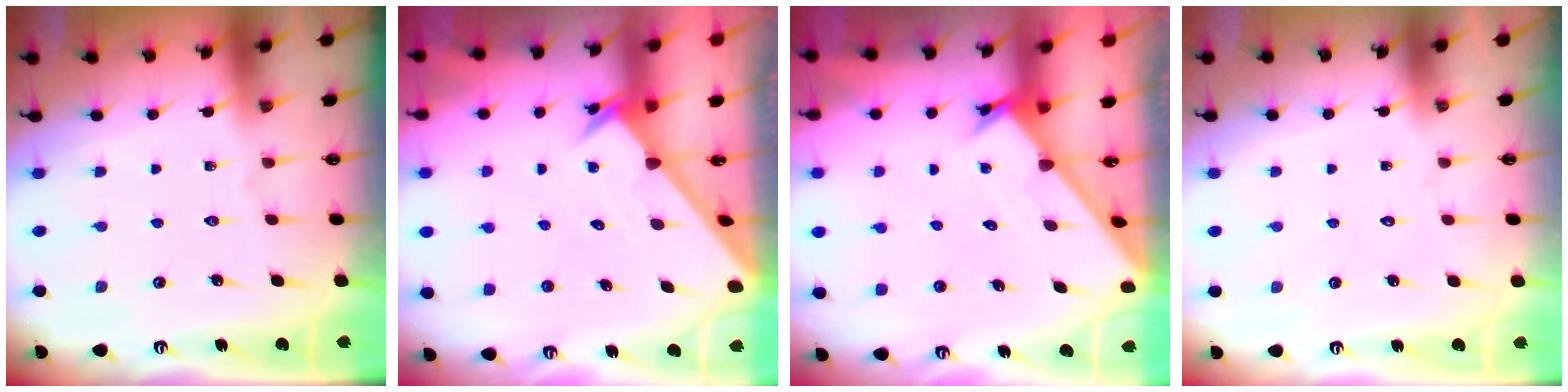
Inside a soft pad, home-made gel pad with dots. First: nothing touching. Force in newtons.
{"total": 2.2, "press": 2.2, "slide": 0.1}
{"total": 1.8, "press": 1.8, "slide": 0.1}
{"total": 1.7, "press": 1.7, "slide": 0.1}